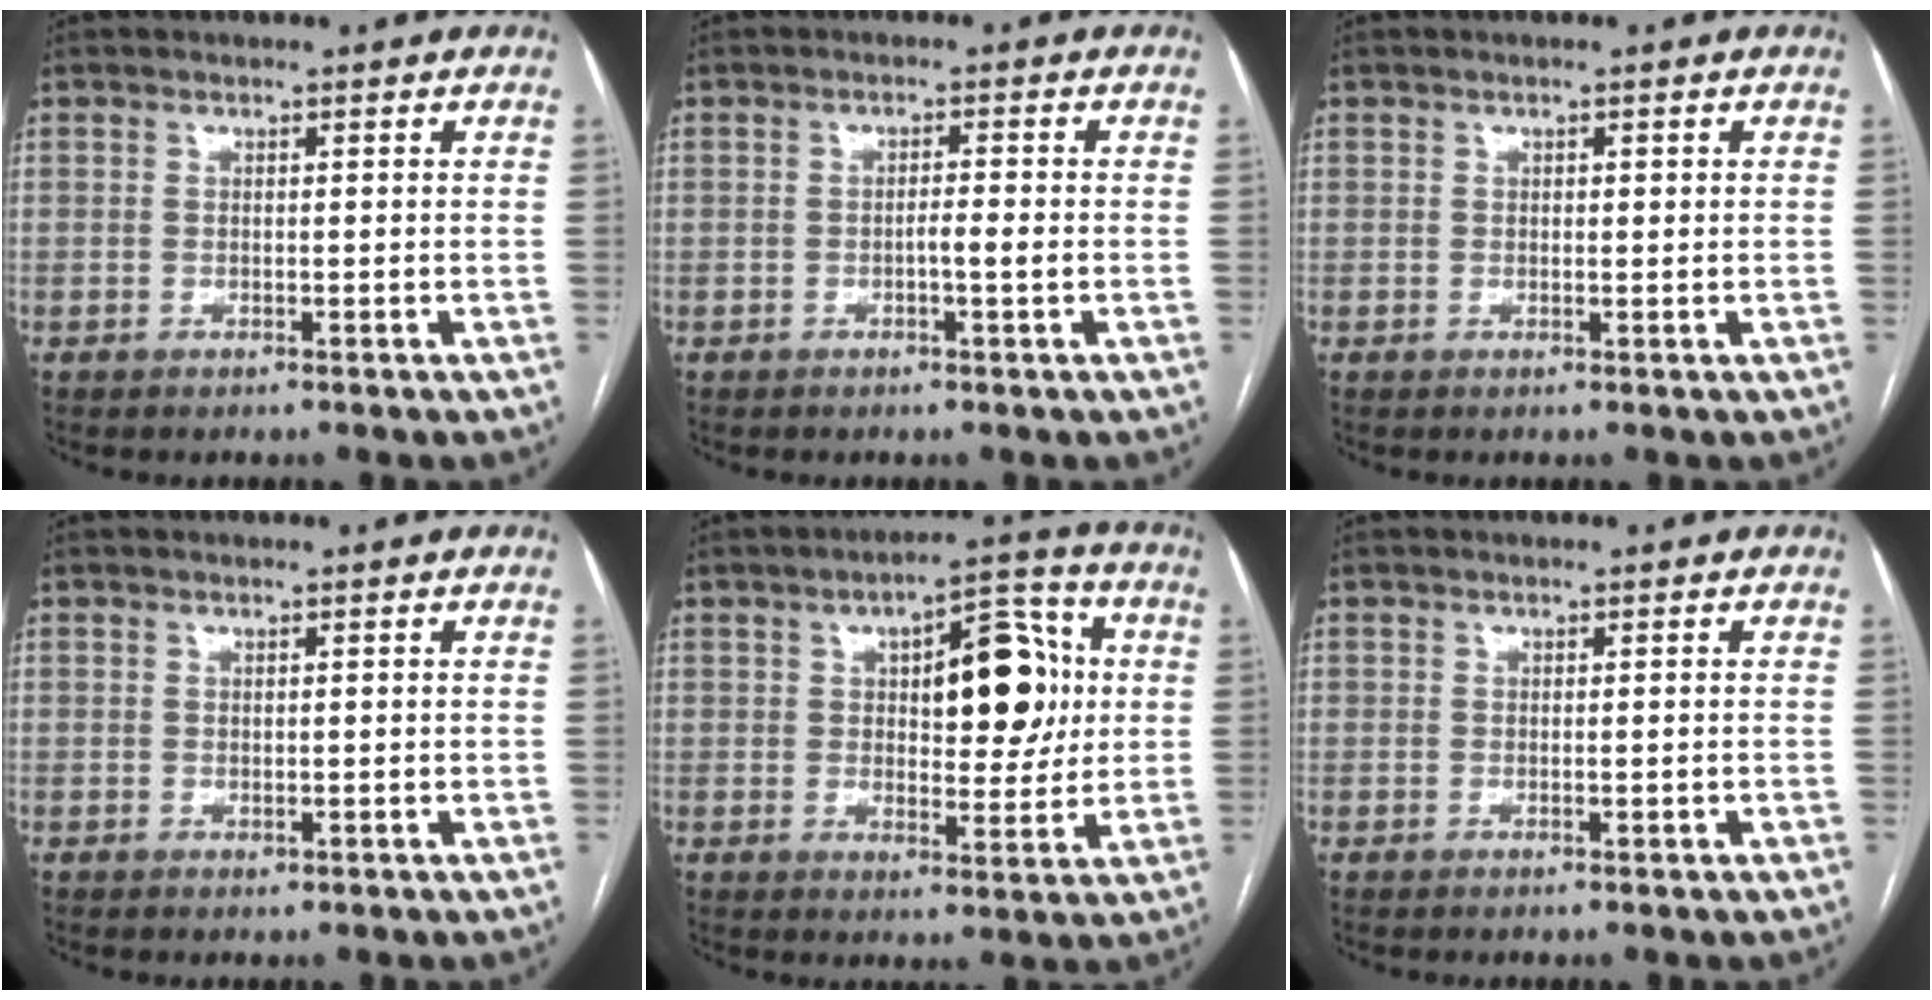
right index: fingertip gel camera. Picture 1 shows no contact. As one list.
[{"total": 2.1, "force": [-0.6, 0.0, 2.0], "torque": [-0.031, 0.002, -0.012]}, {"total": 0.8, "force": [0.2, 0.4, 0.6], "torque": [-0.007, 0.001, 0.003]}, {"total": 0.5, "force": [0.0, 0.4, 0.3], "torque": [-0.003, -0.001, 0.003]}, {"total": 12.4, "force": [2.4, 5.0, 11.1], "torque": [-0.145, 0.028, 0.039]}, {"total": 0.6, "force": [-0.1, 0.3, 0.5], "torque": [-0.009, 0.001, 0.001]}]